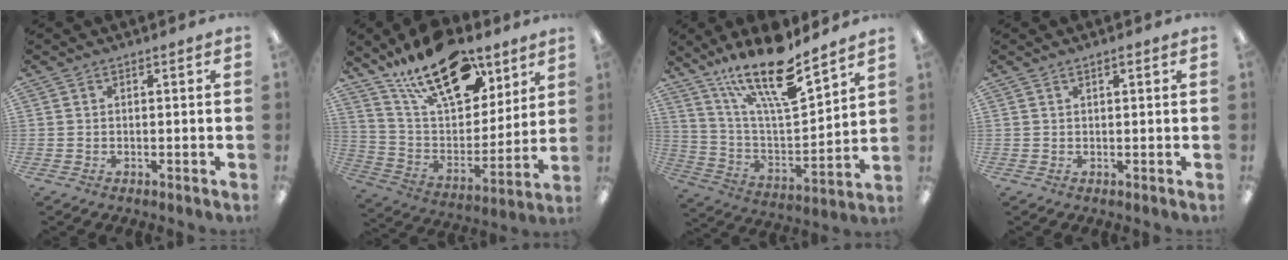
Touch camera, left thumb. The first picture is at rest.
{"total": 22.6, "force": [15.0, 10.9, 12.9], "torque": [-0.220, -0.080, 0.267]}
{"total": 19.9, "force": [14.7, 5.5, 12.3], "torque": [-0.220, -0.091, 0.249]}
{"total": 1.1, "force": [0.8, 0.3, 0.8], "torque": [-0.016, 0.002, 0.013]}